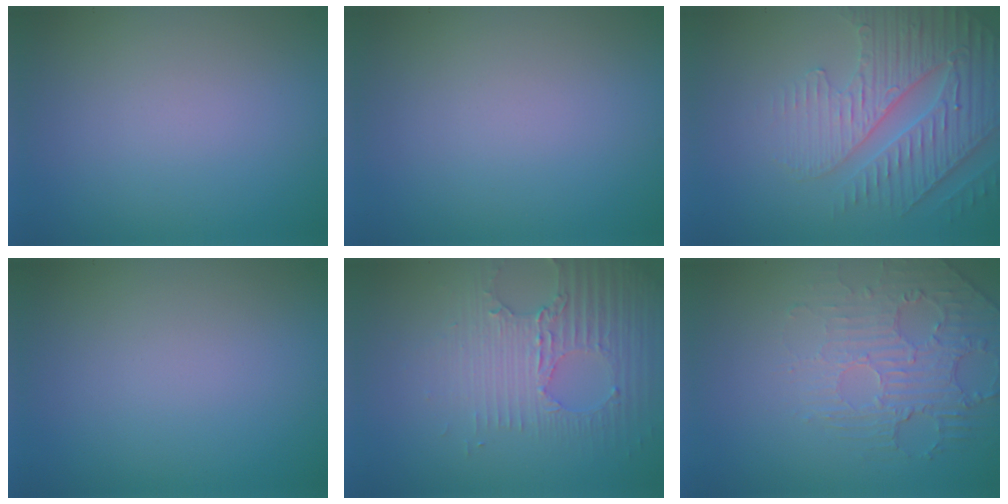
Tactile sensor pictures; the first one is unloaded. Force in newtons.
{"total": 0.0}
{"total": 4.8, "press": 4.4, "slide": 1.9}
{"total": 0.0}
{"total": 3.5, "press": 3.4, "slide": 1.1}
{"total": 2.5, "press": 1.9, "slide": 1.6}